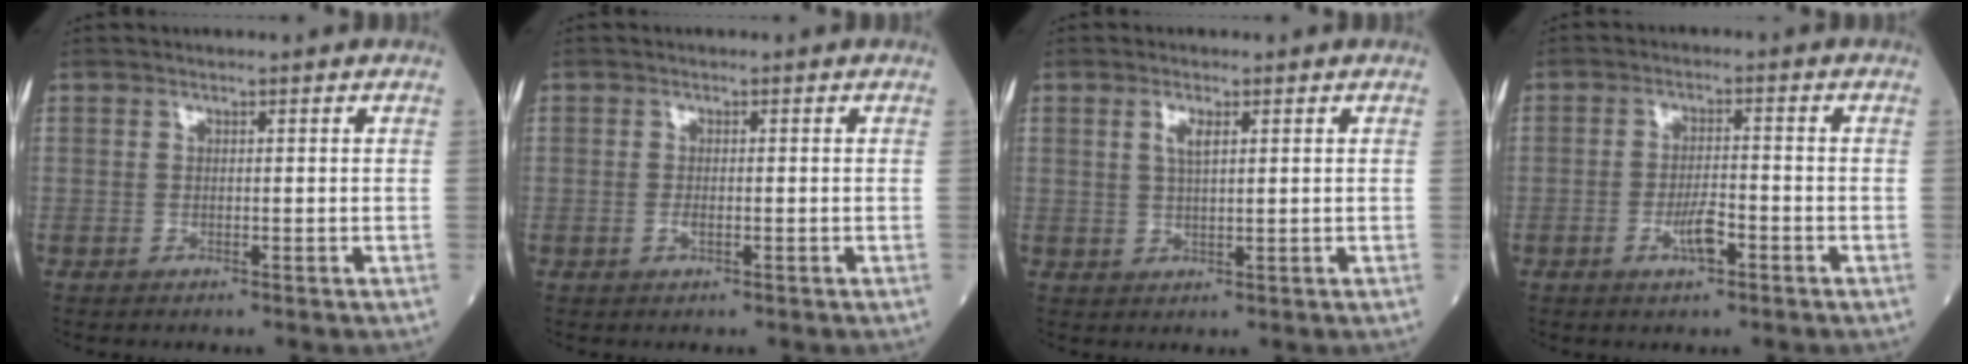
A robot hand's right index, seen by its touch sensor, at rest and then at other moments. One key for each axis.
{"total": 0.8, "fx": -0.3, "fy": 0.2, "fz": 0.7, "tx": -0.018, "ty": 0.000, "tz": -0.006}
{"total": 2.5, "fx": 1.0, "fy": 0.6, "fz": 2.2, "tx": -0.048, "ty": 0.000, "tz": 0.019}
{"total": 4.2, "fx": -2.0, "fy": 1.0, "fz": 3.5, "tx": -0.067, "ty": 0.002, "tz": -0.038}